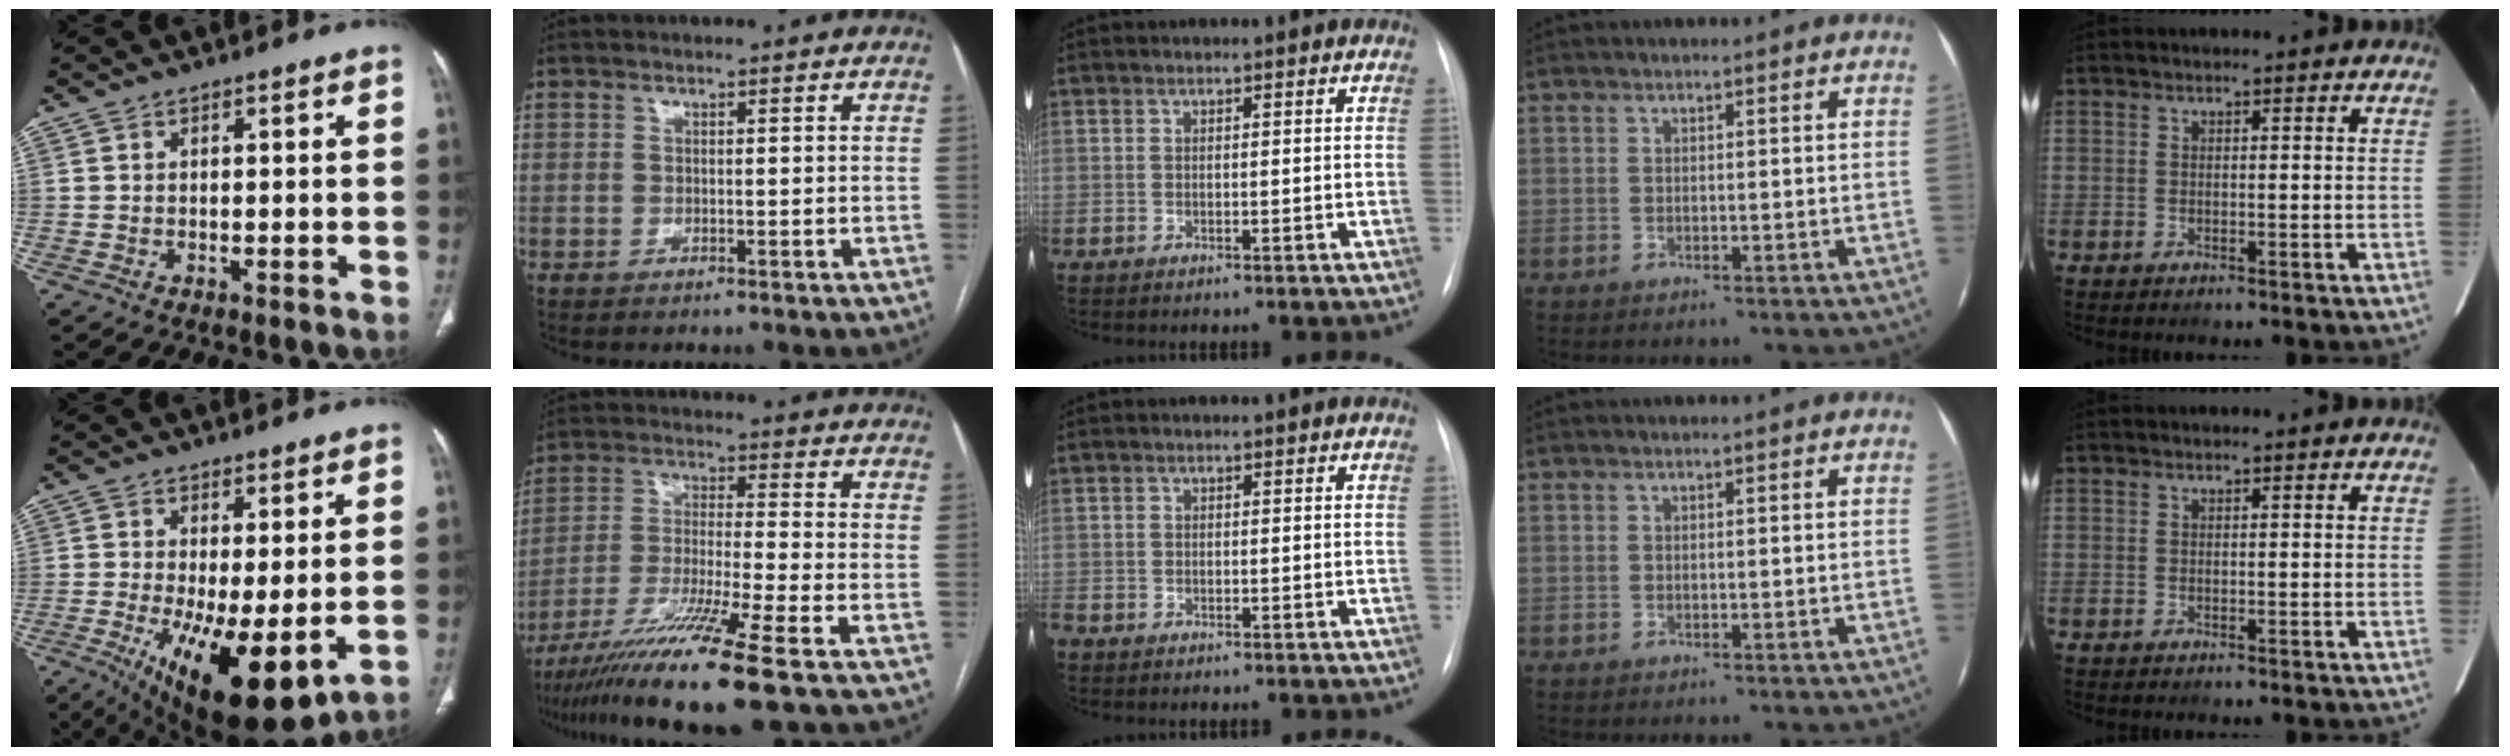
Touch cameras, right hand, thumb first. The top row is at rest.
{"thumb": {"total": 16.5, "force": [-4.2, 6.0, 14.8], "torque": [-0.238, -0.029, -0.046]}, "index": {"total": 14.8, "force": [-10.0, -1.6, 10.8], "torque": [-0.214, -0.039, -0.181]}, "middle": {"total": 2.2, "force": [-1.7, 1.2, 0.6], "torque": [-0.013, -0.001, -0.029]}}